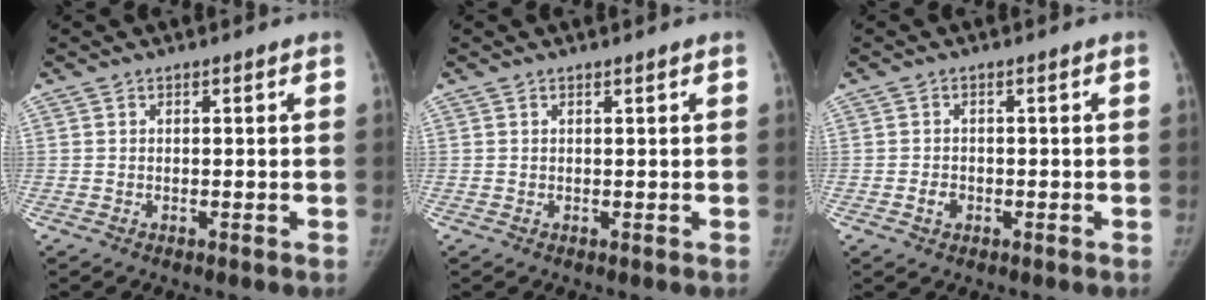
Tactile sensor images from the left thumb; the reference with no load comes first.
{"total": 0.0}
{"total": 1.8, "force": [-0.7, 1.4, 0.9], "torque": [-0.011, 0.008, -0.011]}